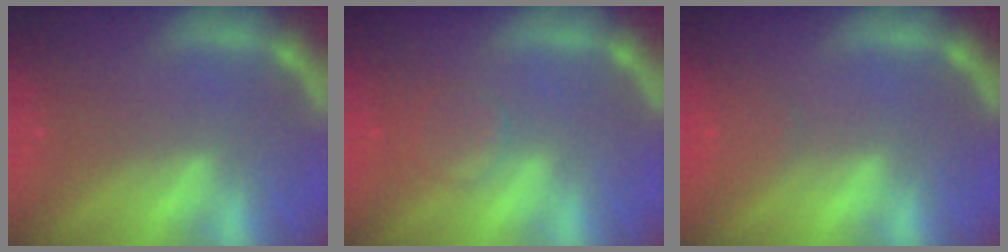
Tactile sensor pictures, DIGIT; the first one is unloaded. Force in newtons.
{"total": 2.9}
{"total": 1.4}